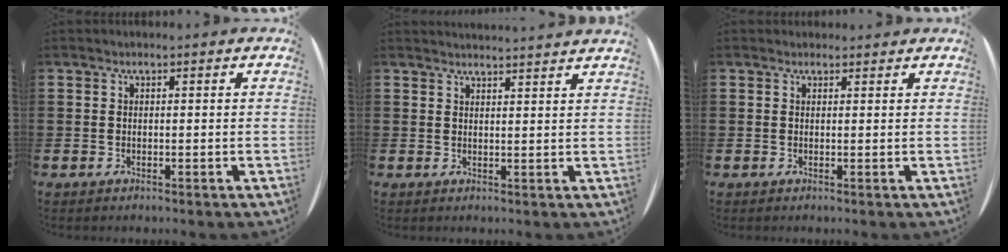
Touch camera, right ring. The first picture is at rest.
{"total": 2.2, "force": [2.1, -0.5, -0.3], "torque": [0.004, -0.012, 0.040]}
{"total": 0.6, "force": [0.5, 0.2, -0.1], "torque": [0.001, 0.005, 0.010]}